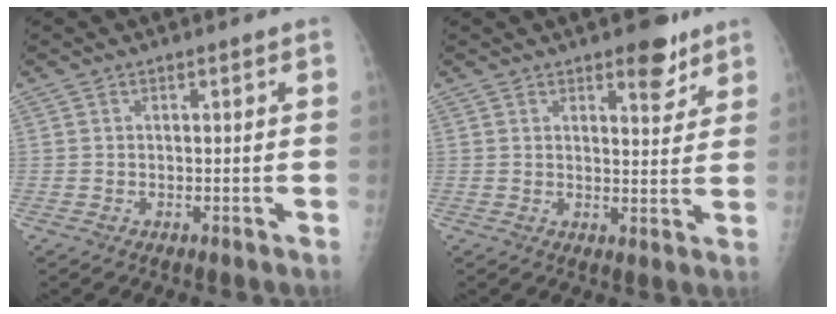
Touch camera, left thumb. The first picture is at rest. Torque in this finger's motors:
{"motor_torque": [1.03, 0.18, 0.42, -0.59, 0.07]}